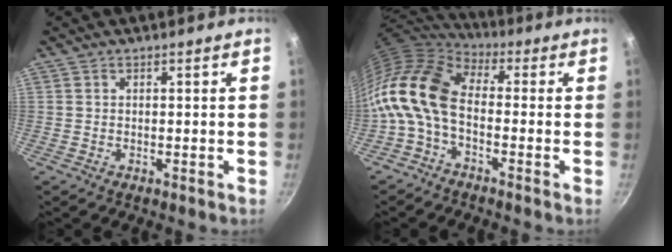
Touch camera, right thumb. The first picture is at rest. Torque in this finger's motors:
{"motor_torque": [1.71, 3.29, 1.36, -1.41, 0.66]}